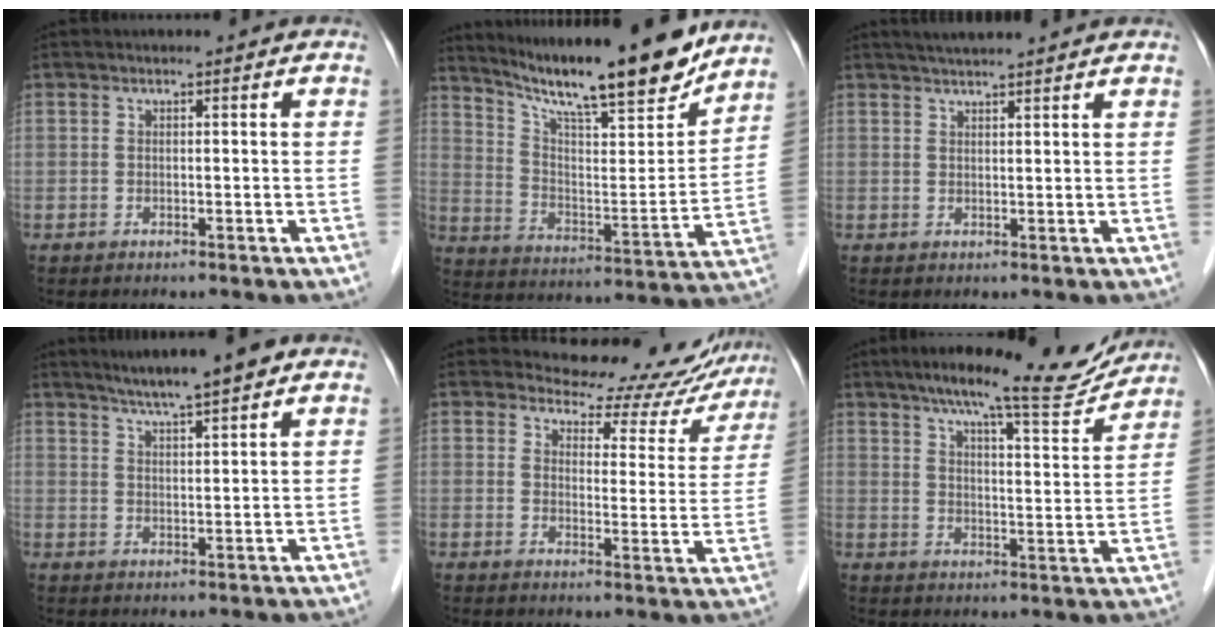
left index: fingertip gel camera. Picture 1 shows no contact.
{"total": 20.1, "force": [17.3, 1.6, 10.0], "torque": [-0.168, -0.019, 0.270]}
{"total": 5.5, "force": [4.9, -0.5, 2.4], "torque": [-0.037, 0.029, 0.070]}
{"total": 7.6, "force": [6.1, 0.1, 4.5], "torque": [-0.074, 0.016, 0.096]}
{"total": 12.6, "force": [12.2, 3.3, 0.0], "torque": [0.024, -0.034, 0.124]}
{"total": 15.1, "force": [13.2, 1.5, 7.1], "torque": [-0.104, -0.006, 0.181]}